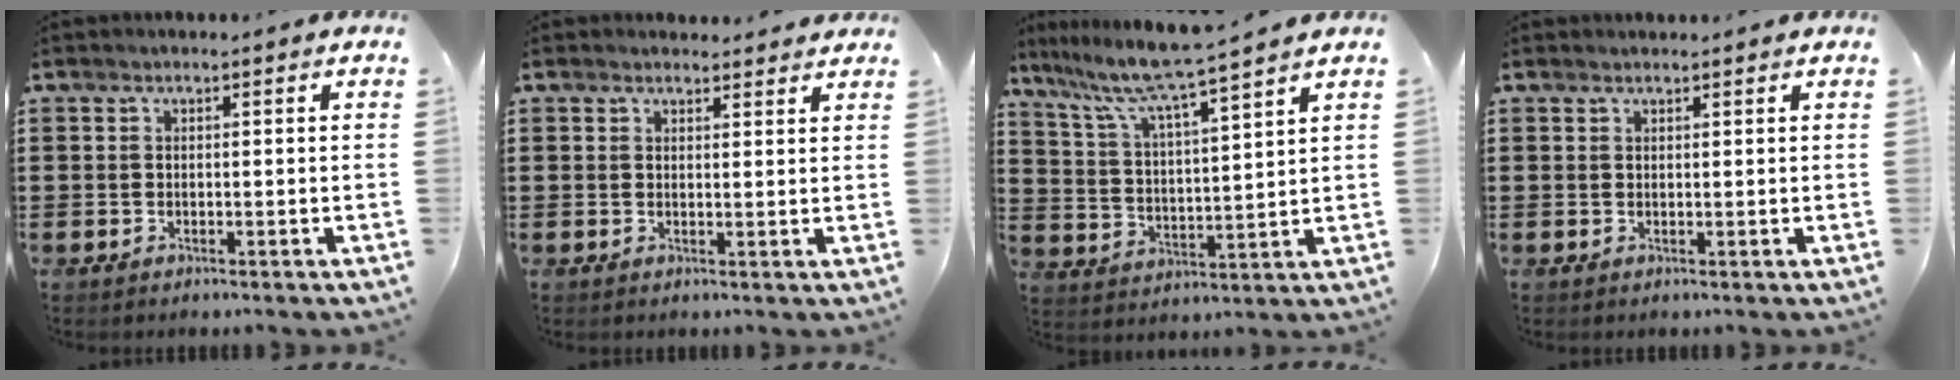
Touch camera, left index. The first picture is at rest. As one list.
[{"total": 1.9, "force": [1.9, 0.3, 0.1], "torque": [-0.007, 0.000, 0.036]}, {"total": 7.8, "force": [6.9, -0.7, 3.6], "torque": [-0.099, -0.047, 0.113]}, {"total": 0.8, "force": [0.8, 0.1, 0.2], "torque": [-0.005, -0.001, 0.017]}]